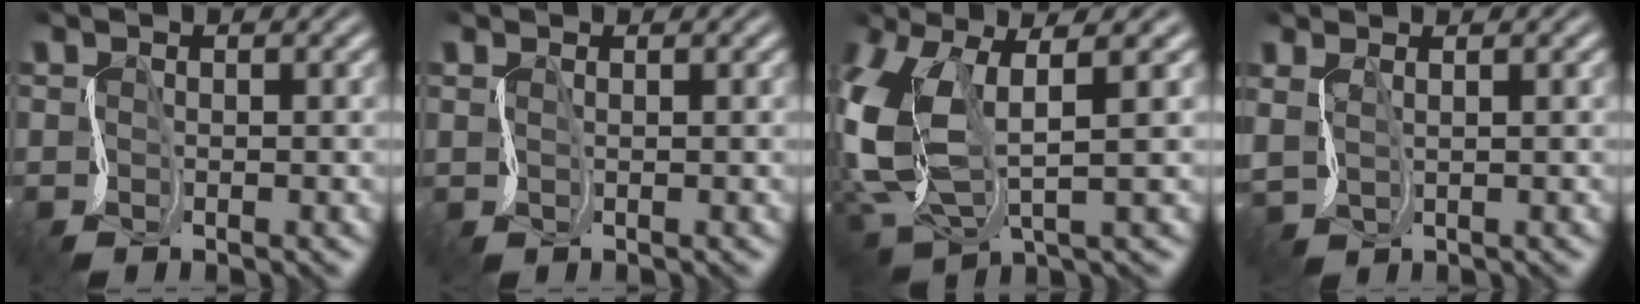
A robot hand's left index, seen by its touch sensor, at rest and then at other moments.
{"total": 0.9, "force": [0.9, 0.2, -0.1], "torque": [0.001, 0.003, 0.013]}
{"total": 7.3, "force": [2.0, 3.2, 6.3], "torque": [-0.179, -0.004, 0.040]}
{"total": 1.5, "force": [1.4, 0.3, 0.2], "torque": [-0.012, 0.011, 0.026]}